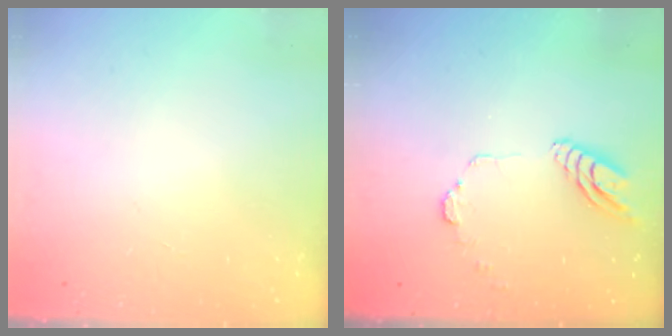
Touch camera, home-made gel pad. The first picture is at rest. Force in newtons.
{"total": 11.2, "press": 11.1, "slide": 1.6}